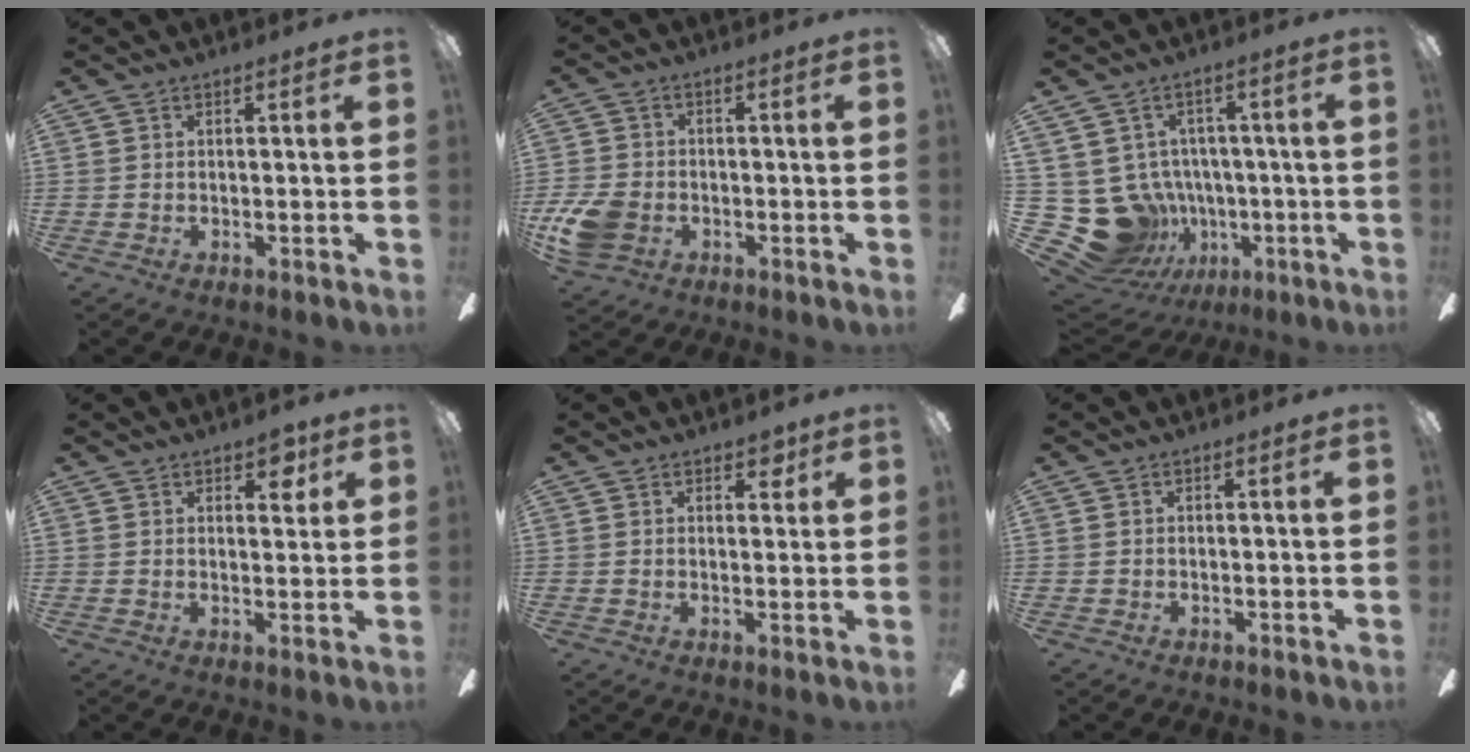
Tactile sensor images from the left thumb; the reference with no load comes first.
{"total": 8.3, "force": [-3.0, 6.2, 4.7], "torque": [-0.112, 0.015, -0.053]}
{"total": 14.2, "force": [-2.2, 13.1, 5.0], "torque": [-0.145, -0.002, -0.006]}
{"total": 4.7, "force": [3.0, 2.3, 2.9], "torque": [-0.021, -0.011, 0.046]}
{"total": 3.0, "force": [2.0, 1.6, 1.6], "torque": [-0.008, -0.006, 0.030]}
{"total": 0.0}